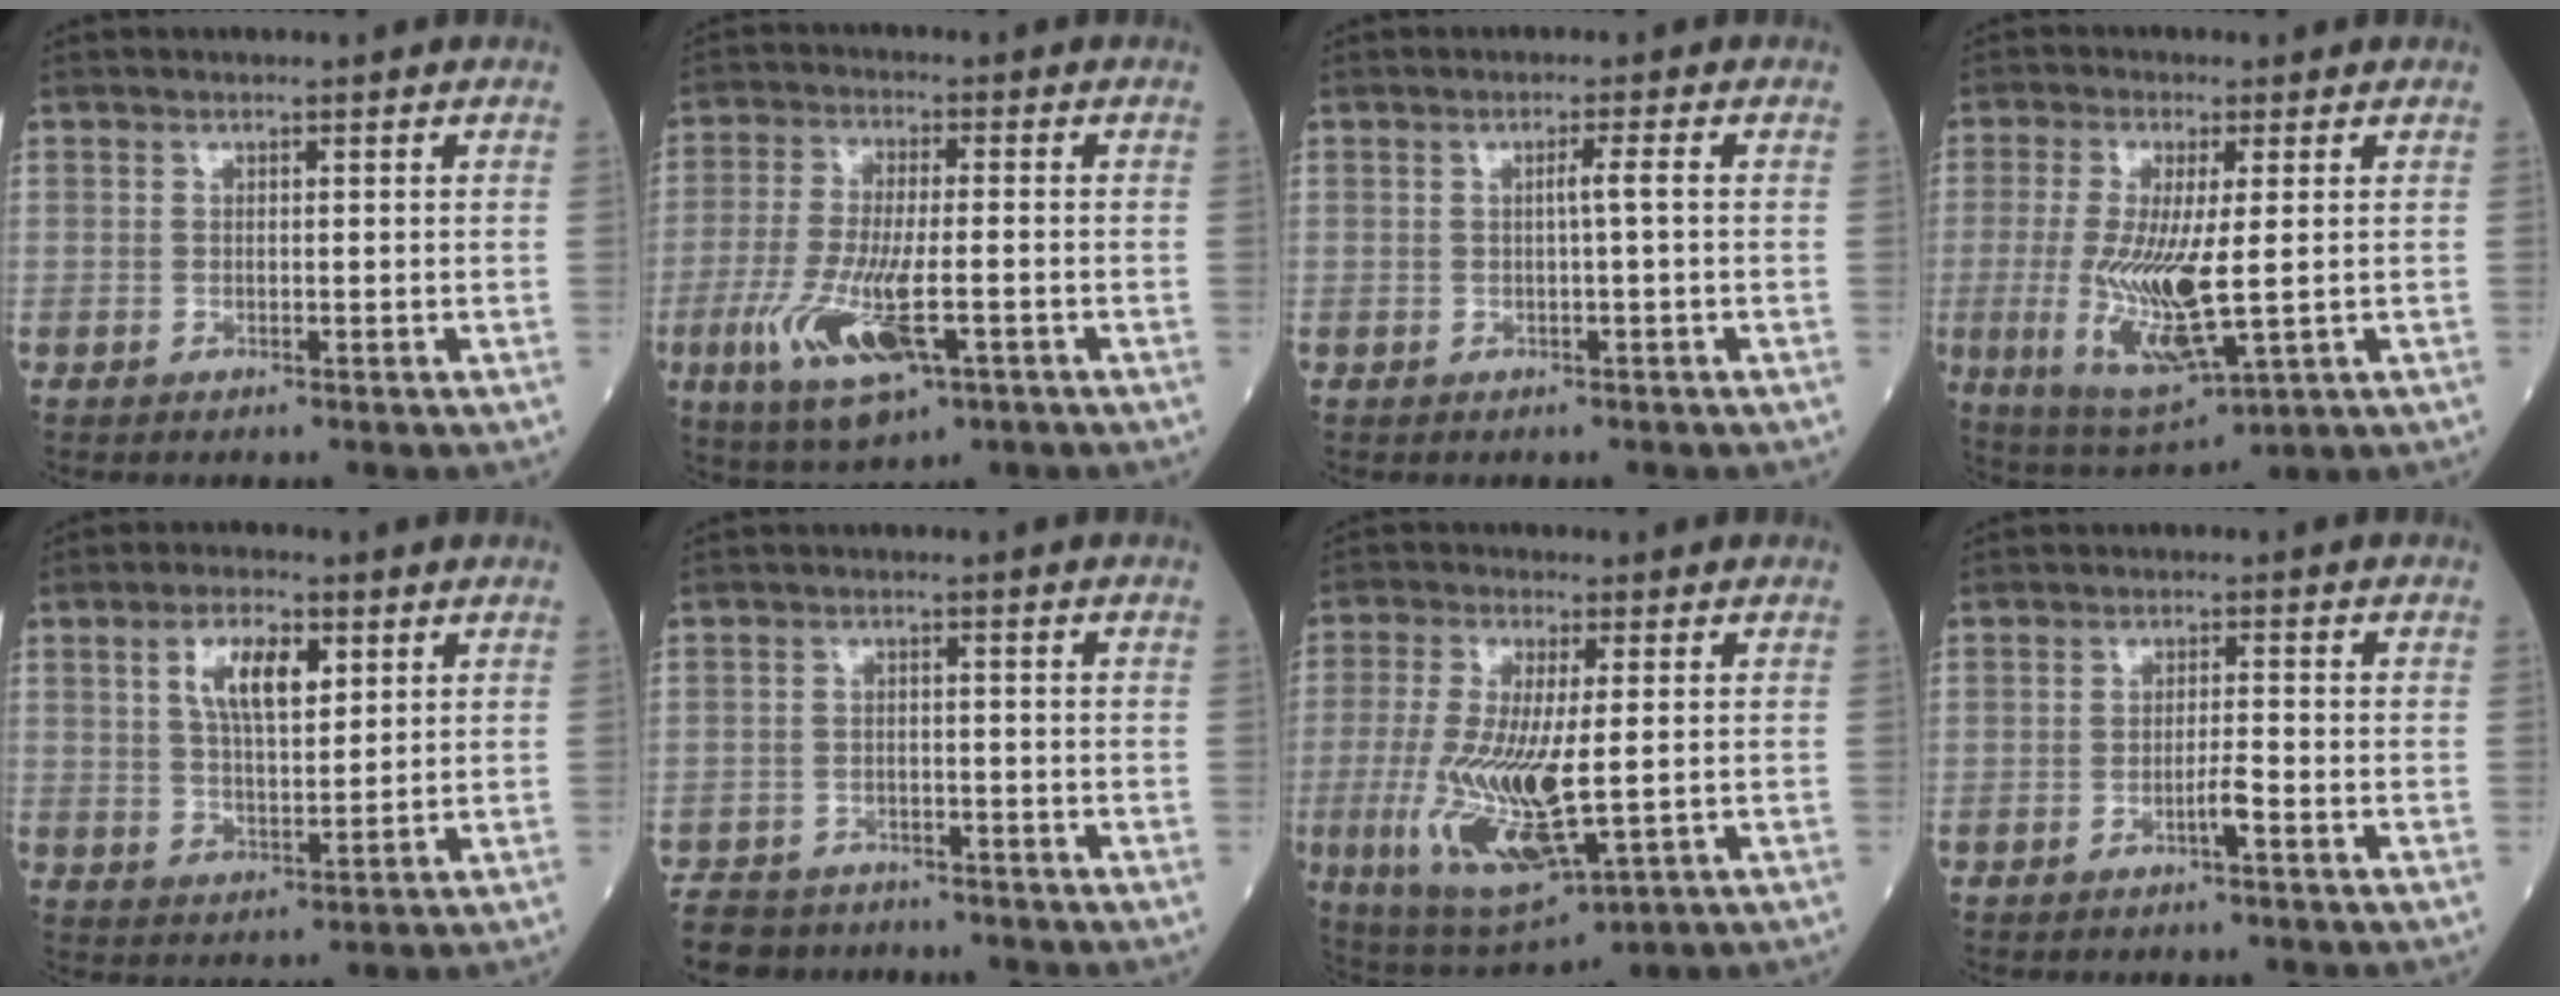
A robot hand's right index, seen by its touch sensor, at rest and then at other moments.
{"total": 12.2, "force": [-4.3, 3.2, 10.9], "torque": [-0.222, -0.019, -0.069]}
{"total": 1.6, "force": [-0.1, -0.4, 1.6], "torque": [-0.027, 0.002, -0.001]}
{"total": 12.4, "force": [-1.0, 2.5, 12.1], "torque": [-0.251, -0.029, -0.008]}
{"total": 7.6, "force": [3.0, 2.8, 6.4], "torque": [-0.121, 0.009, 0.058]}
{"total": 8.9, "force": [-7.7, 4.1, 1.6], "torque": [-0.029, -0.002, -0.116]}
{"total": 14.5, "force": [-2.0, 3.9, 13.8], "torque": [-0.285, -0.026, -0.023]}
{"total": 2.2, "force": [-1.1, -0.2, 1.8], "torque": [-0.033, -0.001, -0.022]}